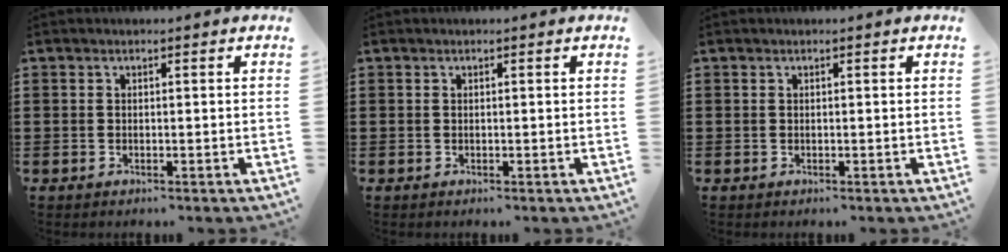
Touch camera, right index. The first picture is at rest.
{"total": 0.0}
{"total": 0.0}